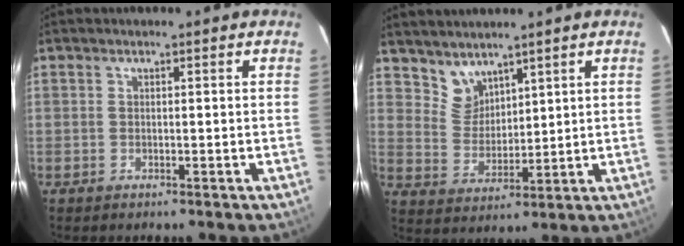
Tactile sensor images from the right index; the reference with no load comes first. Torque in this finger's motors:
{"motor_torque": [0.02, 0.40, 0.00, 0.00]}